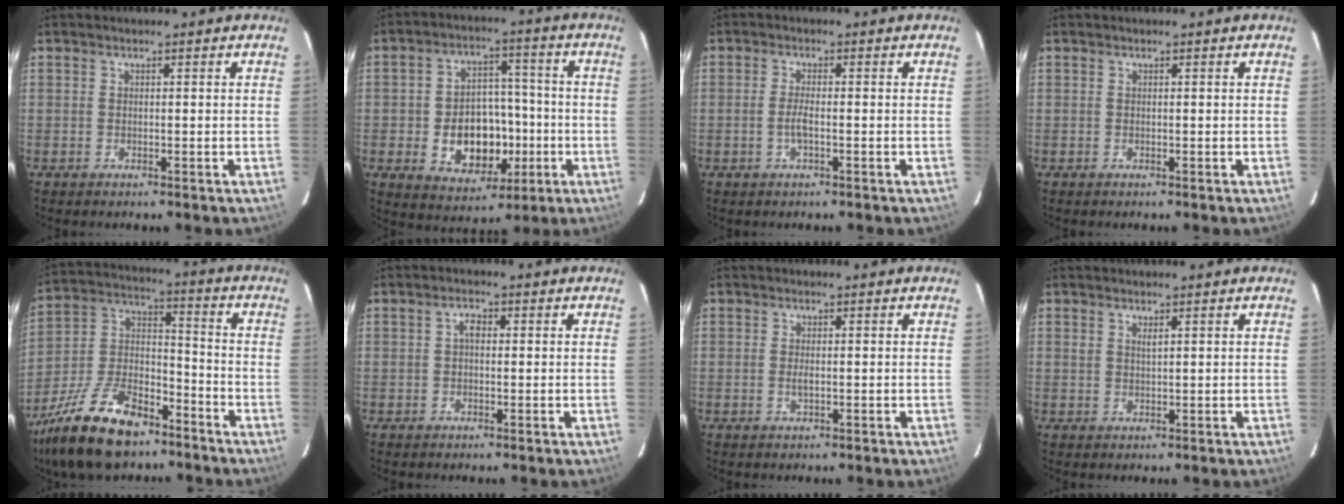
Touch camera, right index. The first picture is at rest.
{"total": 13.2, "force": [-3.4, 9.6, 8.4], "torque": [-0.173, 0.019, -0.033]}
{"total": 2.5, "force": [-0.8, 0.4, 2.3], "torque": [-0.048, -0.001, -0.016]}
{"total": 0.0}
{"total": 20.3, "force": [-13.6, 9.5, 11.8], "torque": [-0.251, 0.004, -0.242]}
{"total": 1.8, "force": [0.2, 1.1, 1.5], "torque": [-0.027, 0.008, 0.001]}
{"total": 1.2, "force": [-0.2, 0.3, 1.1], "torque": [-0.023, -0.001, -0.003]}
{"total": 1.1, "force": [0.7, 0.4, 0.7], "torque": [-0.013, 0.001, 0.013]}